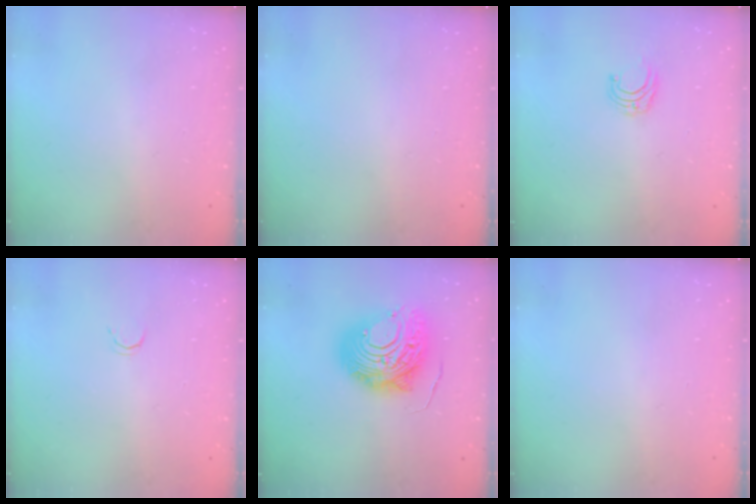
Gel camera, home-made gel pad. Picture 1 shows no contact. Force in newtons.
{"total": 0.0}
{"total": 4.9, "press": 4.8, "slide": 0.5}
{"total": 2.1, "press": 2.1, "slide": 0.4}
{"total": 17.5, "press": 17.5, "slide": 1.5}
{"total": 0.0}